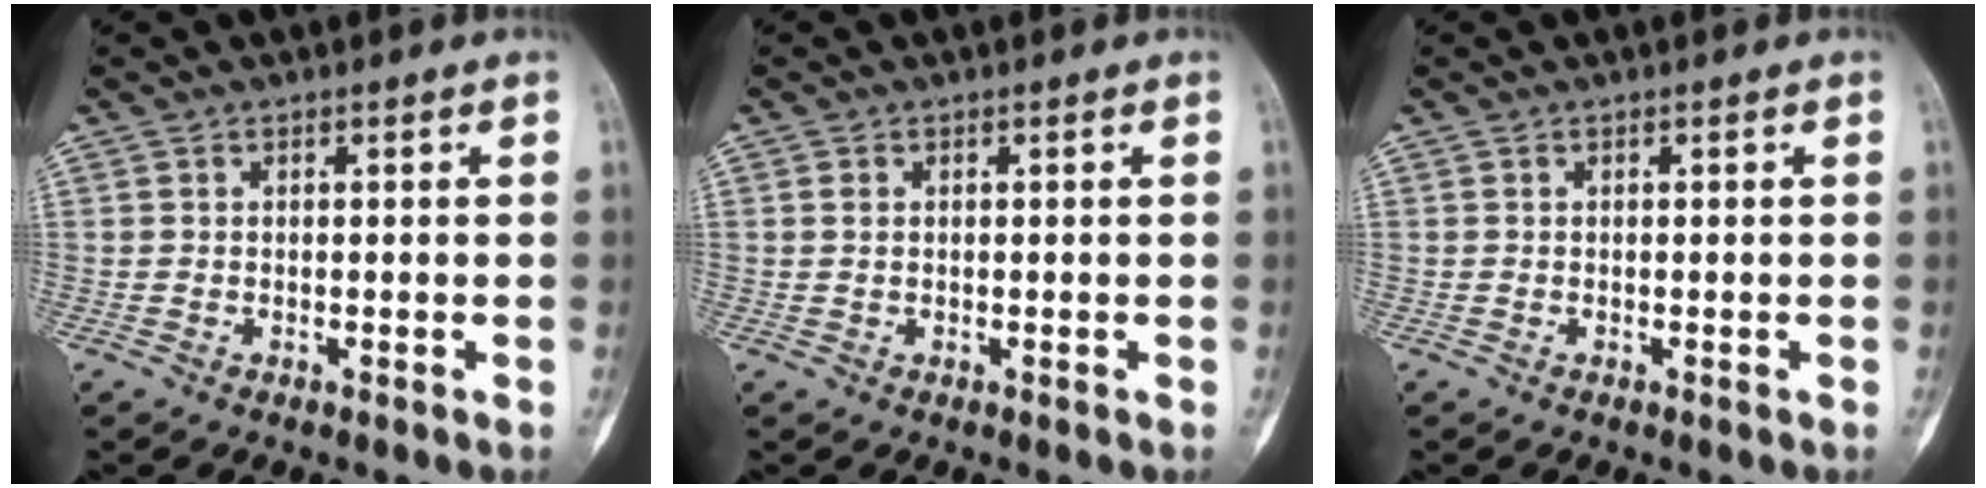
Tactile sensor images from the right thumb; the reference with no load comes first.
{"total": 1.1, "force": [0.3, 0.7, 0.7], "torque": [-0.016, 0.000, 0.009]}
{"total": 0.0}